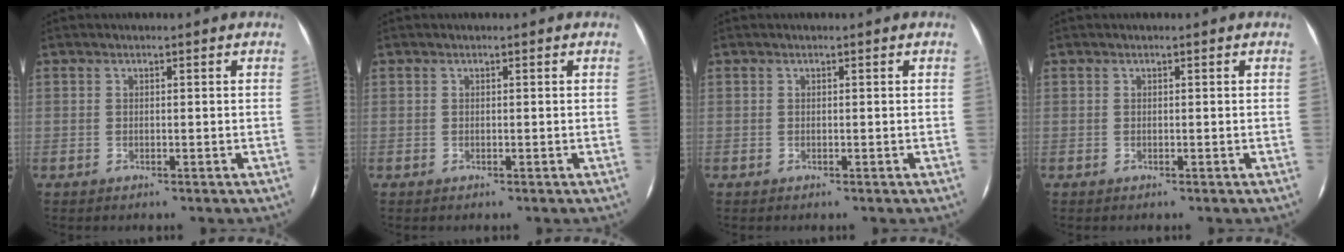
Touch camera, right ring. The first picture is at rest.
{"total": 0.0}
{"total": 0.0}
{"total": 0.0}